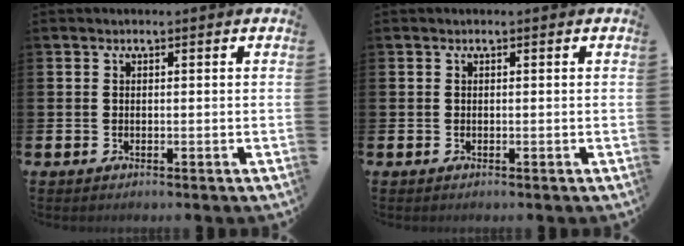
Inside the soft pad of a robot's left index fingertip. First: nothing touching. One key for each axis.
{"total": 0.0}